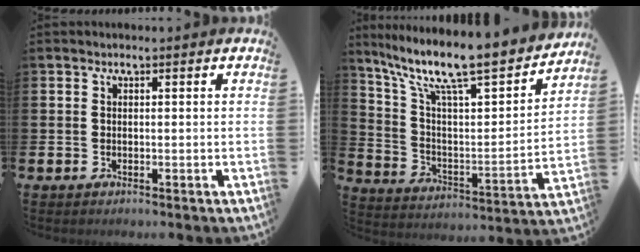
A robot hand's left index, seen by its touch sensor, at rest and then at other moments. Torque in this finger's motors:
{"motor_torque": [0.82, -1.08, 1.03, 0.21]}